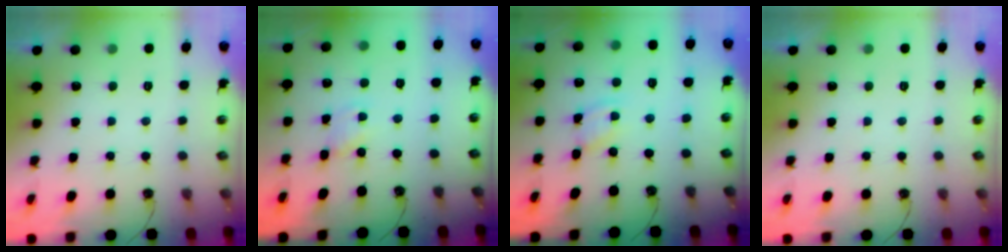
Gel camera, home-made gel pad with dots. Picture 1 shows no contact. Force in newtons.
{"total": 1.1, "press": 1.0, "slide": 0.1}
{"total": 2.5, "press": 2.4, "slide": 0.3}
{"total": 0.0}